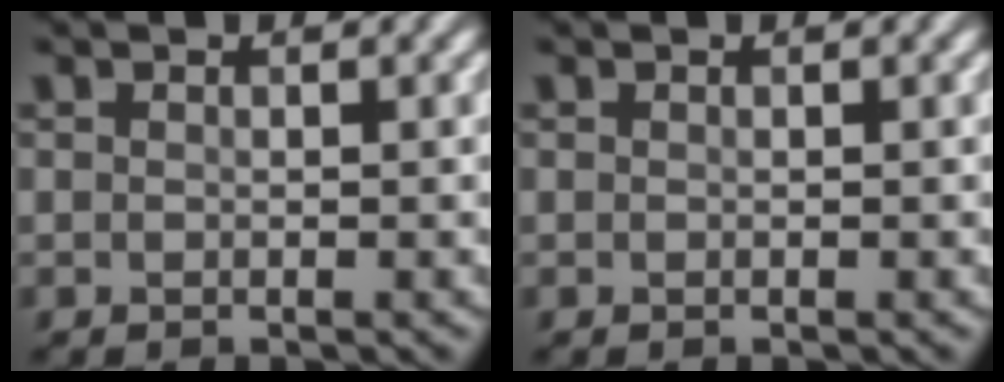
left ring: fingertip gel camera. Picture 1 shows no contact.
{"total": 0.0}